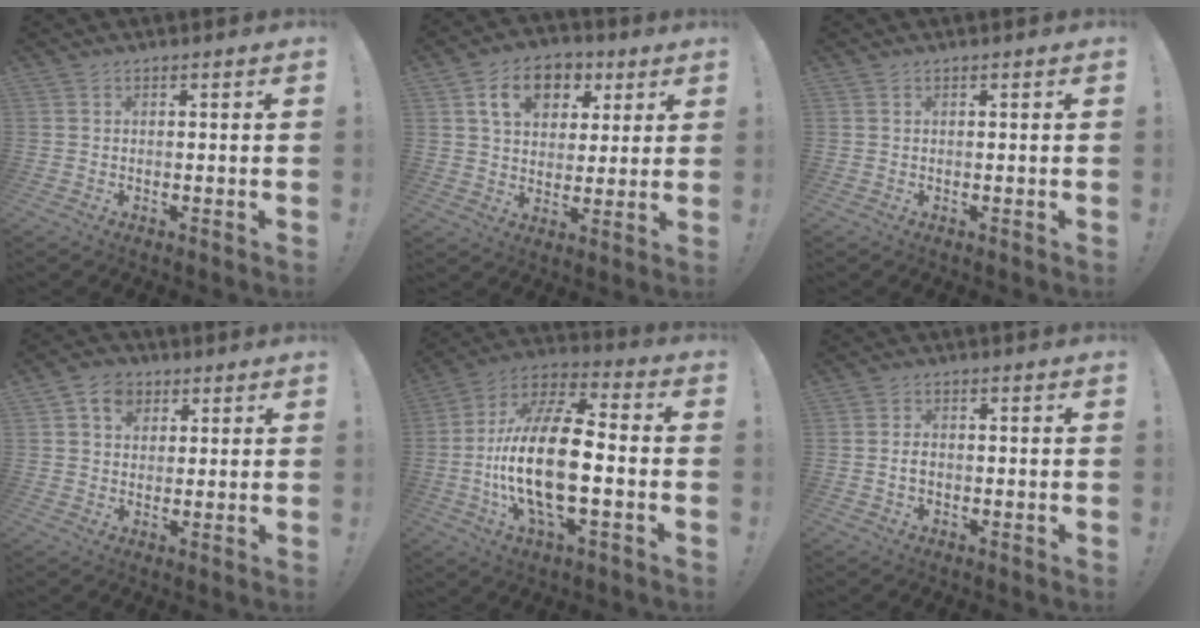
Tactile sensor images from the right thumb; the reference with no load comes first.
{"total": 11.9, "force": [5.2, 8.6, 6.3], "torque": [-0.100, -0.008, 0.097]}
{"total": 0.0}
{"total": 6.8, "force": [2.9, 5.5, 2.8], "torque": [-0.042, -0.002, 0.054]}
{"total": 22.5, "force": [-3.4, 9.0, 20.3], "torque": [-0.414, 0.010, -0.062]}
{"total": 2.6, "force": [-0.6, 1.7, 1.9], "torque": [-0.030, 0.005, -0.010]}